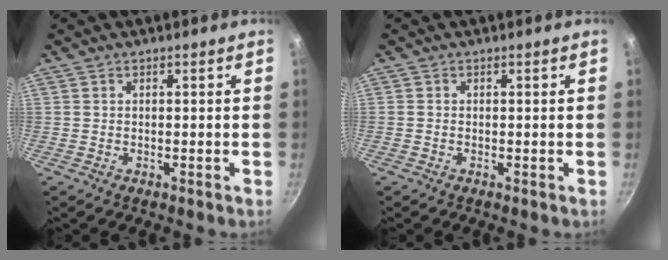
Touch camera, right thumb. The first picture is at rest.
{"total": 0.0}